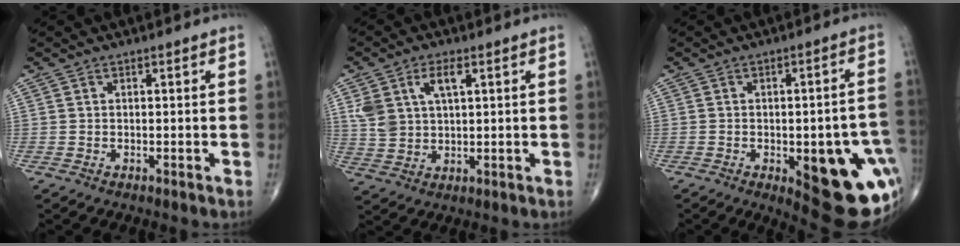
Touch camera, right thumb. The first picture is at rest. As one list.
[{"total": 7.7, "force": [3.1, 4.1, 5.8], "torque": [-0.112, -0.003, 0.065]}, {"total": 20.8, "force": [-5.8, 7.9, 18.4], "torque": [-0.164, 0.014, -0.045]}]